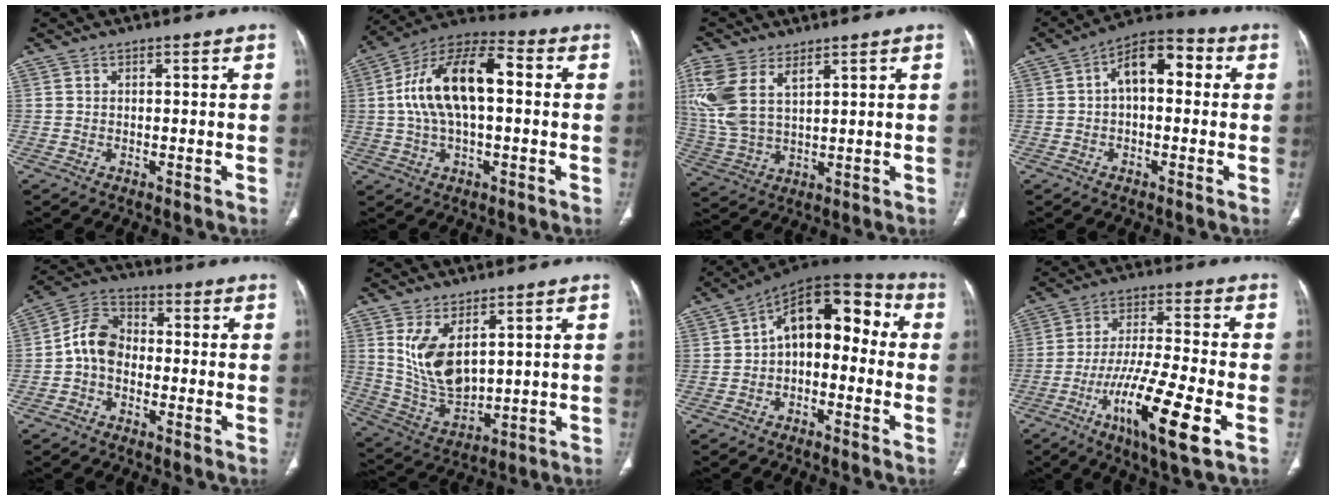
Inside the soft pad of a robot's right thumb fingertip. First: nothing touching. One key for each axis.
{"total": 17.3, "fx": 1.5, "fy": 8.4, "fz": 15.0, "tx": -0.276, "ty": 0.039, "tz": 0.018}
{"total": 12.9, "fx": 5.8, "fy": 6.9, "fz": 9.2, "tx": -0.220, "ty": -0.006, "tz": 0.131}
{"total": 10.3, "fx": 1.5, "fy": 5.7, "fz": 8.5, "tx": -0.113, "ty": 0.033, "tz": 0.013}
{"total": 8.1, "fx": -1.5, "fy": 5.9, "fz": 5.3, "tx": -0.084, "ty": 0.030, "tz": -0.045}
{"total": 10.7, "fx": 3.9, "fy": 5.3, "fz": 8.4, "tx": -0.152, "ty": -0.028, "tz": 0.096}
{"total": 13.6, "fx": -0.1, "fy": 8.3, "fz": 10.7, "tx": -0.114, "ty": 0.056, "tz": -0.019}
{"total": 16.2, "fx": -6.5, "fy": 2.8, "fz": 14.5, "tx": -0.274, "ty": 0.005, "tz": -0.113}